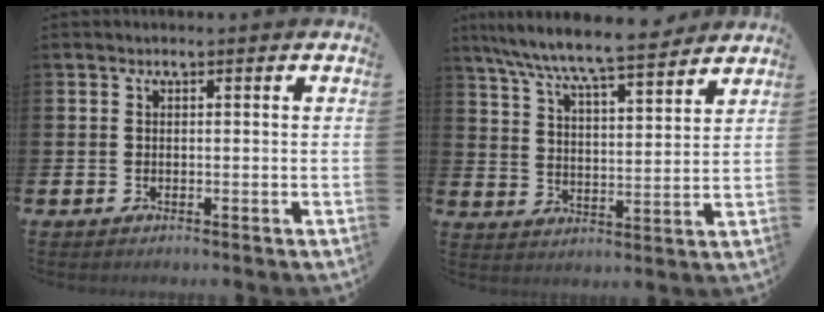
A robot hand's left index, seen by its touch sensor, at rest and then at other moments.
{"total": 8.3, "force": [7.8, 0.4, 2.8], "torque": [-0.084, -0.051, 0.138]}